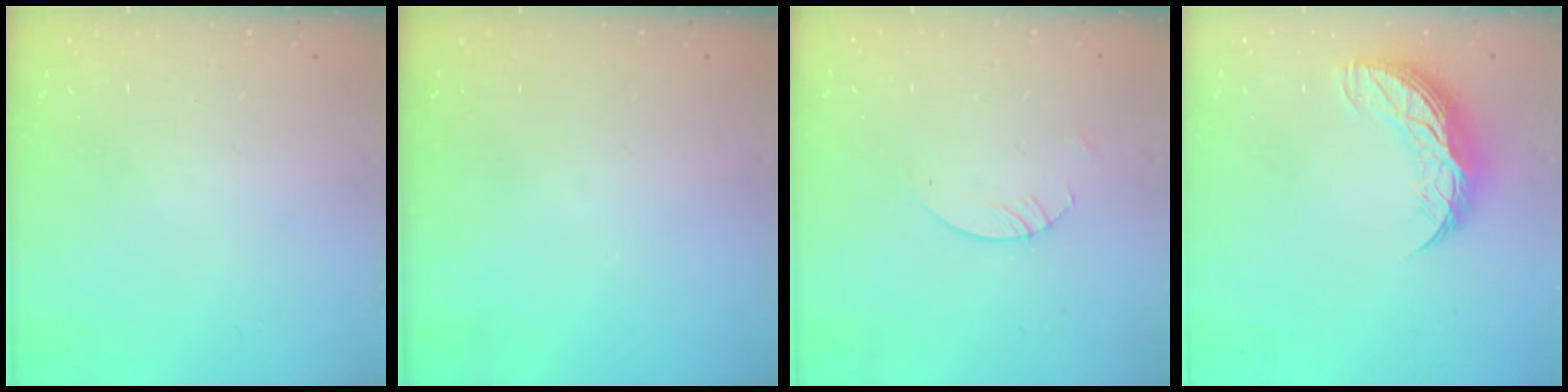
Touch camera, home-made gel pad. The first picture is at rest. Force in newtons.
{"total": 0.0}
{"total": 3.0, "press": 2.9, "slide": 0.3}
{"total": 11.5, "press": 11.5, "slide": 0.9}